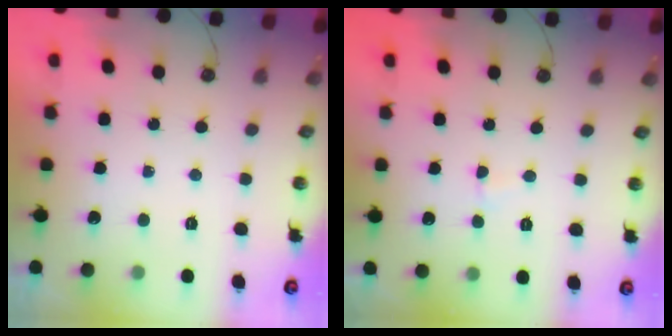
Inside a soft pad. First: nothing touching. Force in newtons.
{"total": 3.7, "press": 1.4, "slide": 3.4}